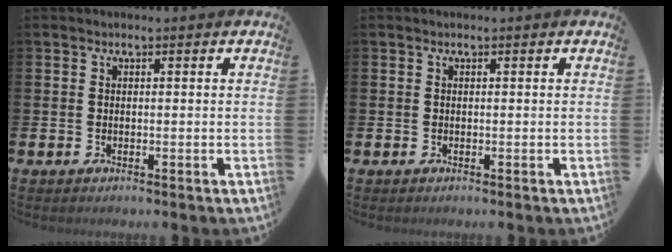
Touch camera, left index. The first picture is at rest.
{"total": 0.0}